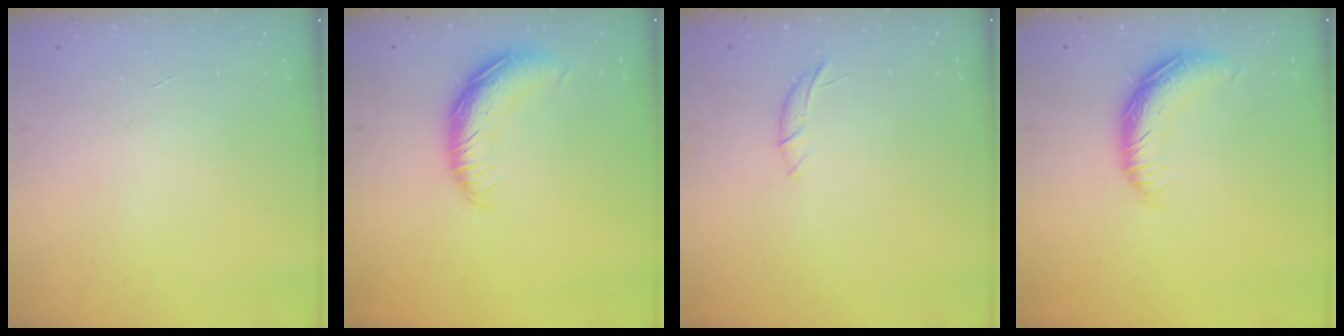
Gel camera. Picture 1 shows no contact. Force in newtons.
{"total": 15.3, "press": 15.3, "slide": 0.4}
{"total": 5.8, "press": 5.7, "slide": 1.2}
{"total": 13.9, "press": 13.9, "slide": 0.4}